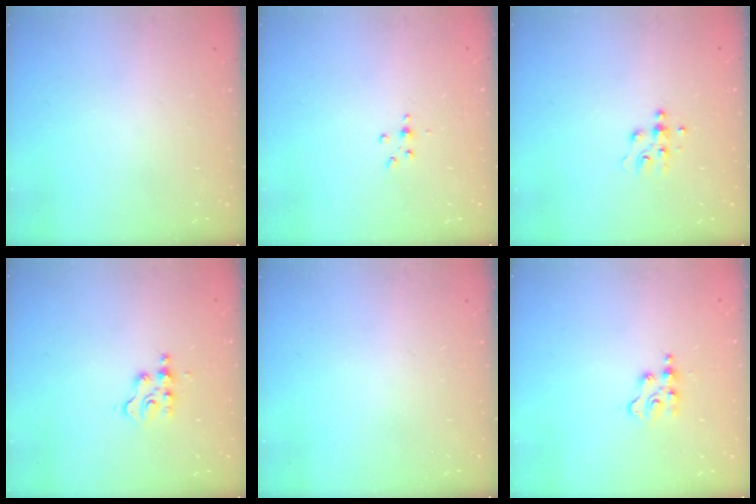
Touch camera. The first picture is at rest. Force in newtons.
{"total": 3.0, "press": 2.9, "slide": 0.4}
{"total": 5.9, "press": 5.9, "slide": 0.7}
{"total": 4.4, "press": 4.4, "slide": 0.6}
{"total": 0.0}
{"total": 3.9, "press": 3.8, "slide": 0.5}